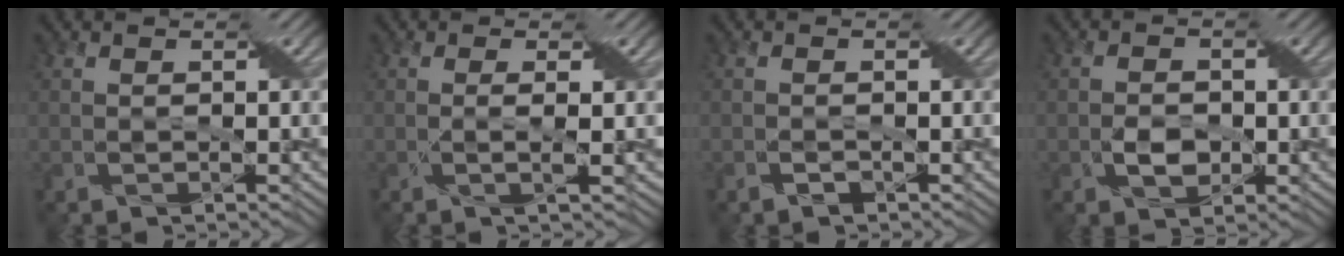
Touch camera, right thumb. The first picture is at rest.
{"total": 2.1, "force": [0.1, 0.2, 2.1], "torque": [-0.040, 0.007, -0.004]}
{"total": 1.1, "force": [-0.7, 0.5, 0.6], "torque": [-0.015, 0.001, -0.012]}
{"total": 2.9, "force": [-0.8, 1.9, 2.0], "torque": [-0.038, -0.001, -0.014]}